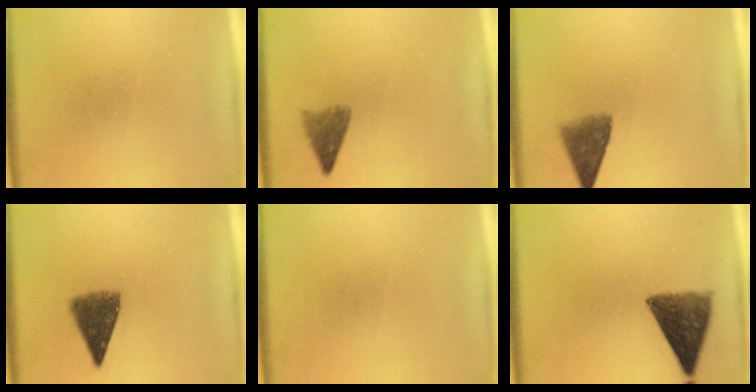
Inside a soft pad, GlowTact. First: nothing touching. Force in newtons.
{"total": 3.3}
{"total": 5.4}
{"total": 7.0}
{"total": 0.0}
{"total": 9.3}